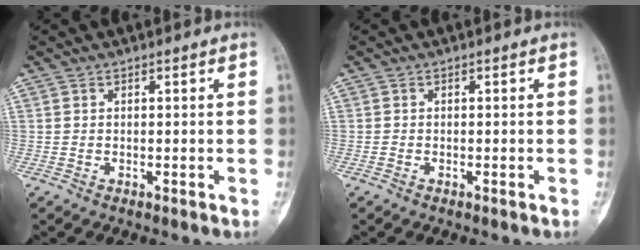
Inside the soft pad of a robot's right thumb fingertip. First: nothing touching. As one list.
[{"total": 0.0}]